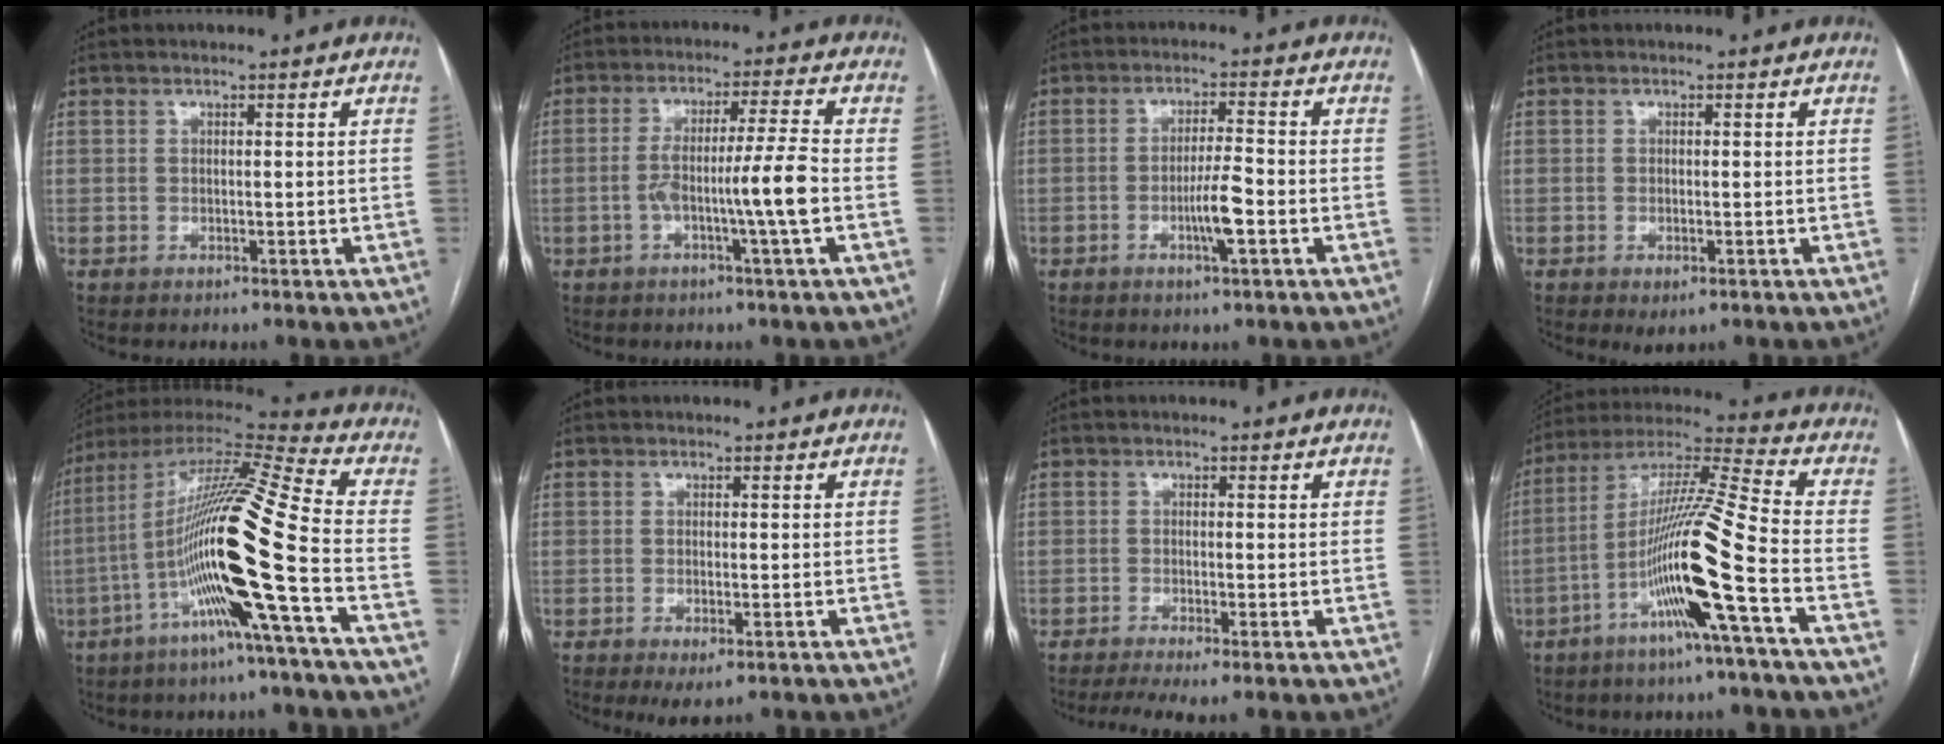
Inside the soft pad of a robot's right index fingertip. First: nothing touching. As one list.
[{"total": 8.2, "force": [-2.1, -1.1, 7.9], "torque": [-0.142, 0.007, -0.035]}, {"total": 5.2, "force": [-1.8, 0.2, 4.8], "torque": [-0.088, -0.004, -0.032]}, {"total": 1.8, "force": [-0.8, 0.7, 1.4], "torque": [-0.019, -0.003, -0.004]}, {"total": 19.7, "force": [-5.9, -1.1, 18.7], "torque": [-0.360, -0.007, -0.124]}, {"total": 2.5, "force": [-1.2, 0.7, 2.1], "torque": [-0.030, -0.005, -0.013]}, {"total": 4.5, "force": [-3.1, 0.3, 3.3], "torque": [-0.054, -0.009, -0.054]}, {"total": 15.4, "force": [-5.8, -1.7, 14.2], "torque": [-0.270, -0.002, -0.113]}]